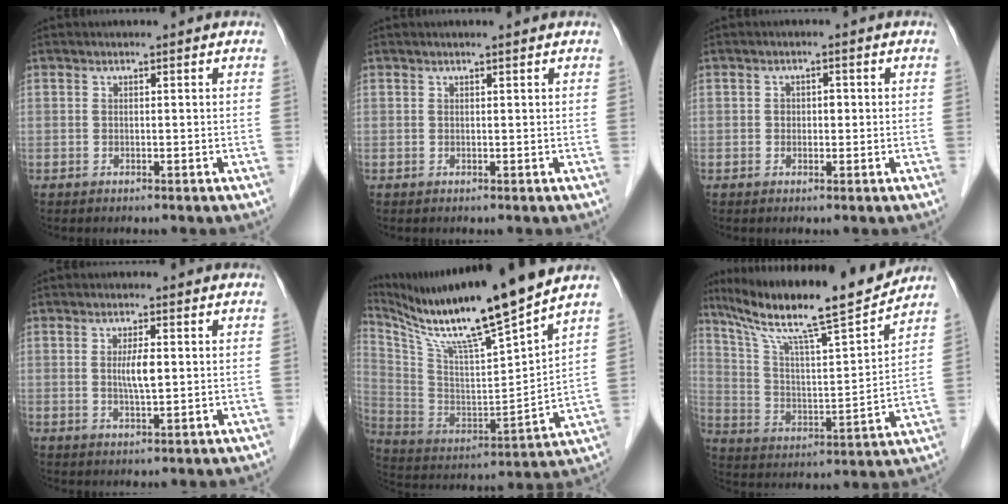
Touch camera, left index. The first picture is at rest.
{"total": 1.1, "force": [0.9, -0.2, 0.6], "torque": [-0.012, 0.007, 0.017]}
{"total": 1.6, "force": [0.1, 1.1, 1.2], "torque": [-0.016, 0.007, 0.000]}
{"total": 3.4, "force": [0.3, 0.5, 3.4], "torque": [-0.062, -0.003, 0.007]}
{"total": 20.0, "force": [16.1, -0.6, 11.9], "torque": [-0.214, -0.018, 0.282]}
{"total": 19.7, "force": [16.8, 0.3, 10.3], "torque": [-0.179, 0.000, 0.280]}